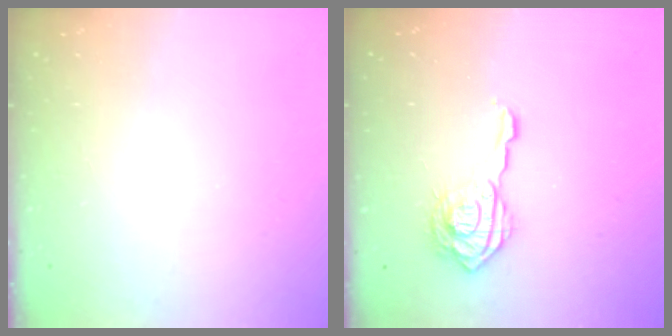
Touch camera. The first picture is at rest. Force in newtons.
{"total": 12.4, "press": 12.4, "slide": 1.3}